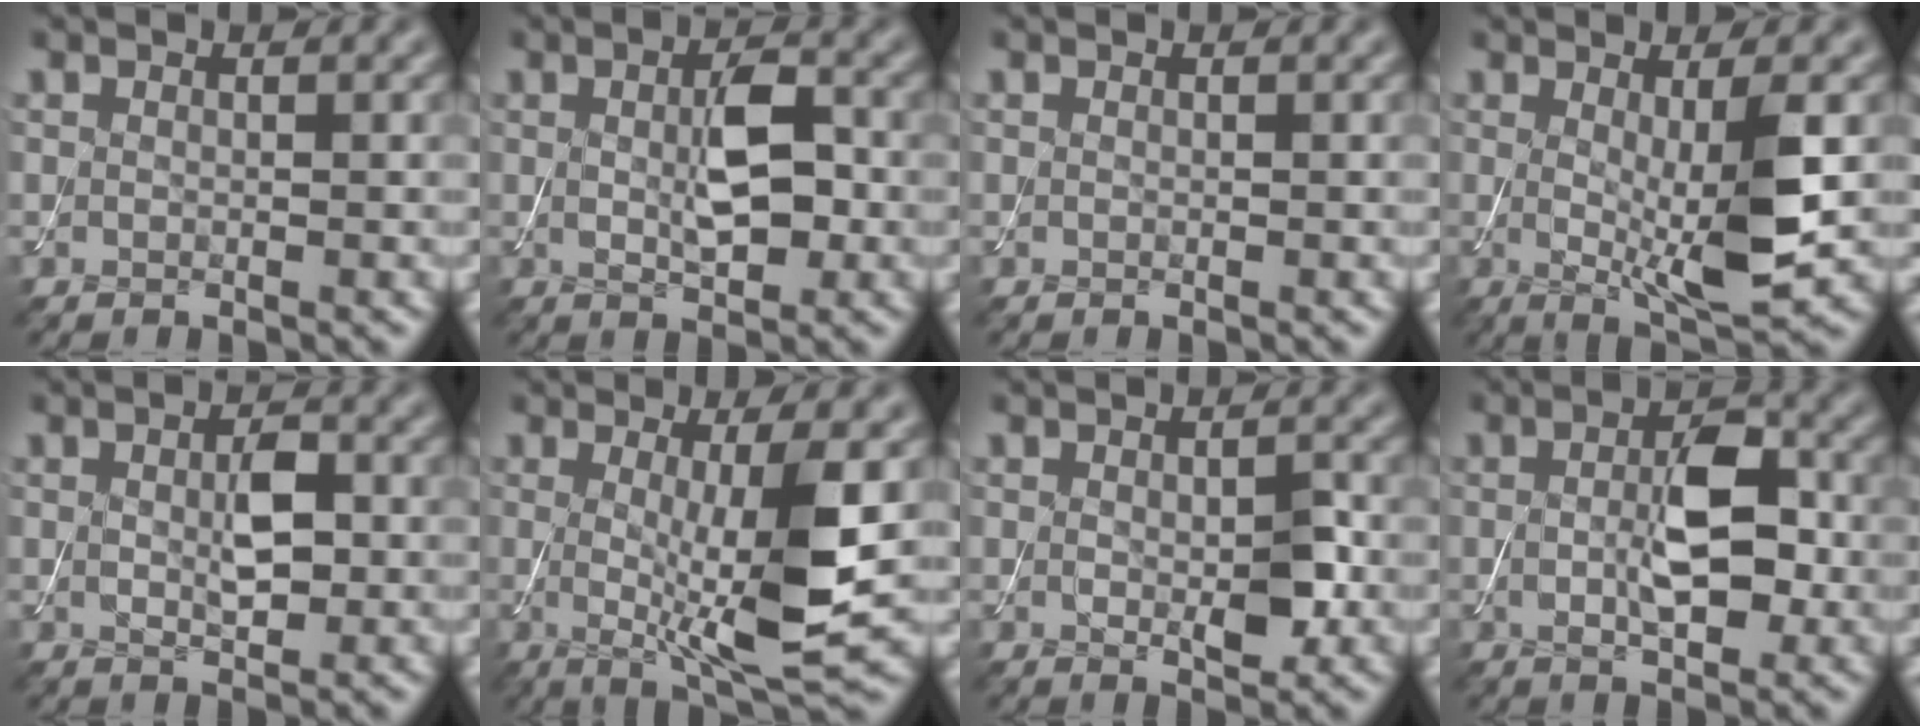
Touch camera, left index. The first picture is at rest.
{"total": 4.3, "force": [0.3, 1.9, 3.9], "torque": [-0.078, 0.000, 0.006]}
{"total": 0.0}
{"total": 5.9, "force": [0.1, 1.2, 5.8], "torque": [-0.092, -0.014, 0.006]}
{"total": 3.1, "force": [0.3, 1.5, 2.7], "torque": [-0.053, -0.002, 0.008]}
{"total": 8.1, "force": [-0.2, 1.5, 8.0], "torque": [-0.121, -0.020, 0.003]}
{"total": 3.0, "force": [-0.2, 1.4, 2.6], "torque": [-0.045, -0.008, 0.000]}
{"total": 5.4, "force": [-0.1, 2.5, 4.8], "torque": [-0.087, 0.000, -0.003]}